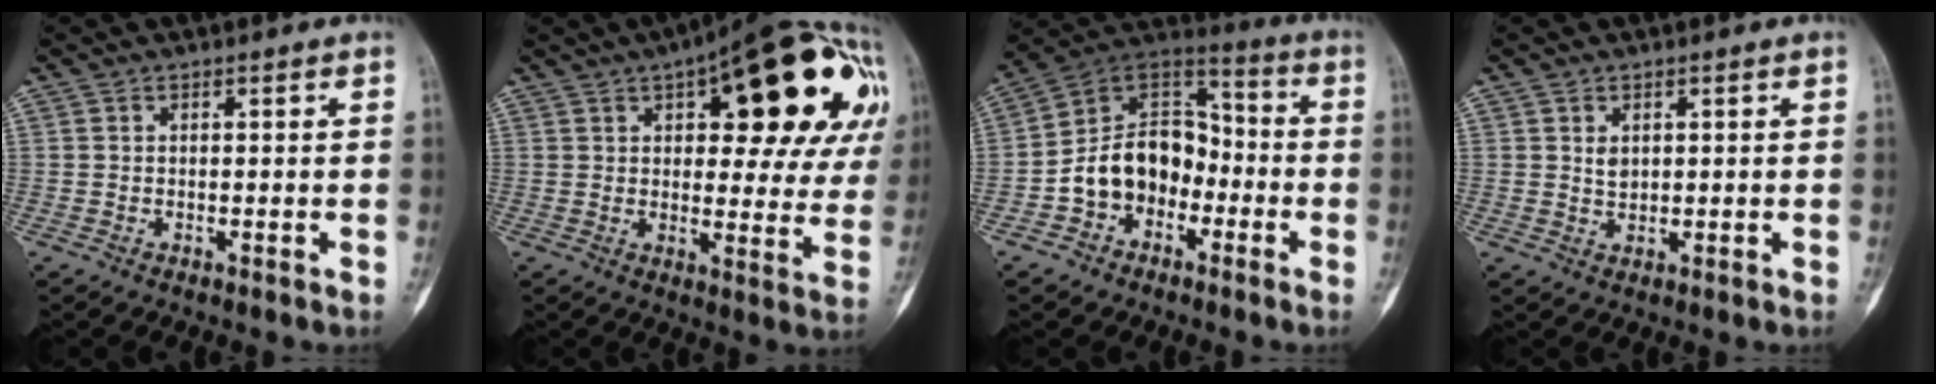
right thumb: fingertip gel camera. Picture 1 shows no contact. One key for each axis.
{"total": 28.3, "fx": 10.8, "fy": 11.3, "fz": 23.6, "tx": -0.273, "ty": 0.016, "tz": 0.142}
{"total": 14.4, "fx": -4.2, "fy": 10.9, "fz": 8.4, "tx": -0.104, "ty": 0.063, "tz": -0.085}
{"total": 2.2, "fx": 0.7, "fy": 1.7, "fz": 1.3, "tx": -0.008, "ty": -0.005, "tz": 0.015}